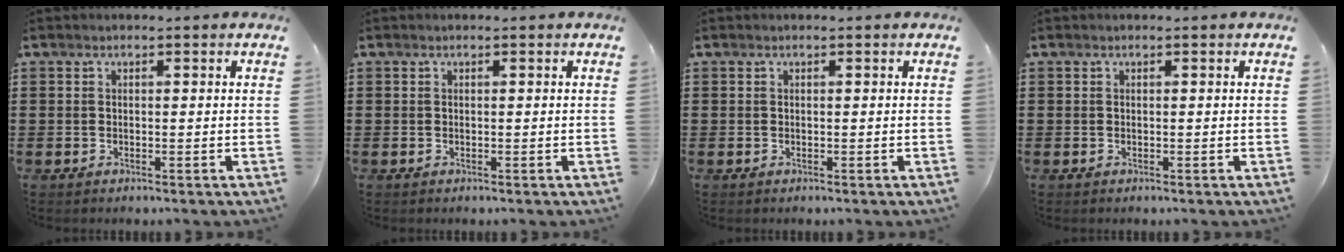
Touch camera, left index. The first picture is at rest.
{"total": 0.0}
{"total": 0.0}
{"total": 0.0}